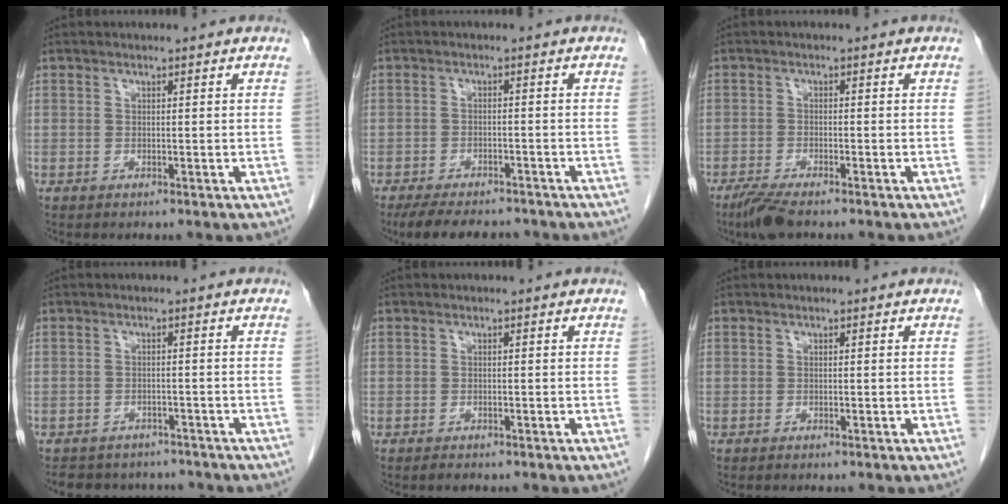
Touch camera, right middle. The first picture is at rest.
{"total": 9.5, "force": [-8.2, 3.0, 3.8], "torque": [-0.059, -0.008, -0.116]}
{"total": 4.1, "force": [-3.2, 0.5, 2.5], "torque": [-0.052, -0.010, -0.060]}
{"total": 8.3, "force": [-7.4, 3.4, 1.4], "torque": [-0.023, 0.008, -0.089]}
{"total": 1.3, "force": [-1.1, 0.4, 0.5], "torque": [-0.017, -0.004, -0.015]}
{"total": 0.0}